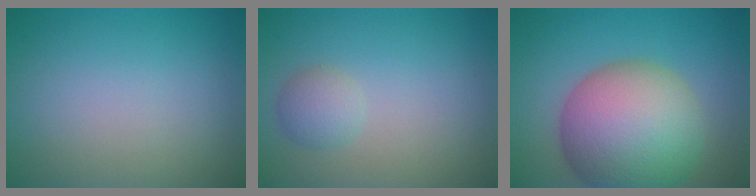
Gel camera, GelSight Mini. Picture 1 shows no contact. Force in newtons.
{"total": 1.8, "press": 1.8, "slide": 0.1}
{"total": 13.2, "press": 13.2, "slide": 0.6}